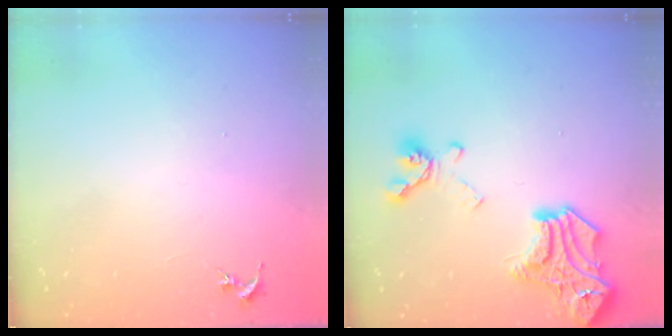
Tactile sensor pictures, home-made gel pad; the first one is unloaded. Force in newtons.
{"total": 19.9, "press": 19.9, "slide": 0.9}